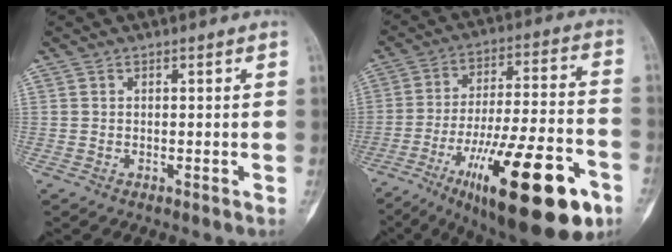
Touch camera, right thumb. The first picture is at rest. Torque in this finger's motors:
{"motor_torque": [2.15, 2.38, 1.39, -1.38, 0.28]}